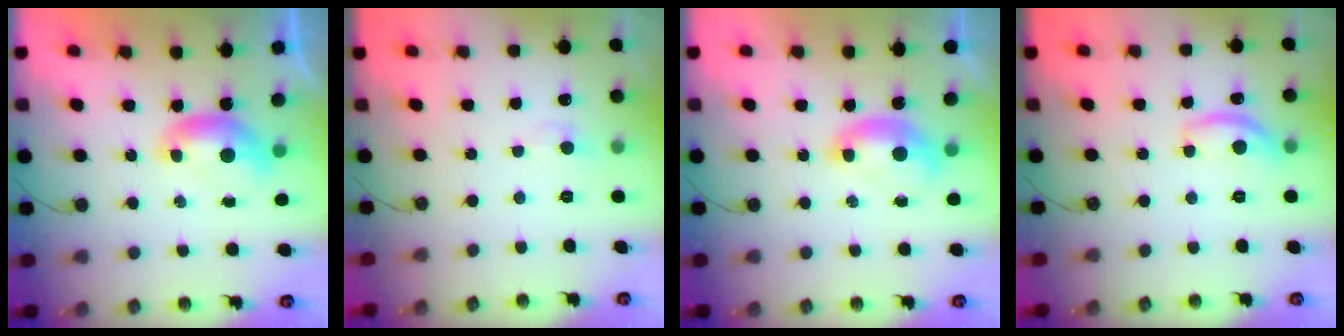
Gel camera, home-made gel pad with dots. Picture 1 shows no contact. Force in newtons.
{"total": 0.8, "press": 0.5, "slide": 0.6}
{"total": 1.4, "press": 1.4, "slide": 0.4}
{"total": 8.1, "press": 8.0, "slide": 0.6}